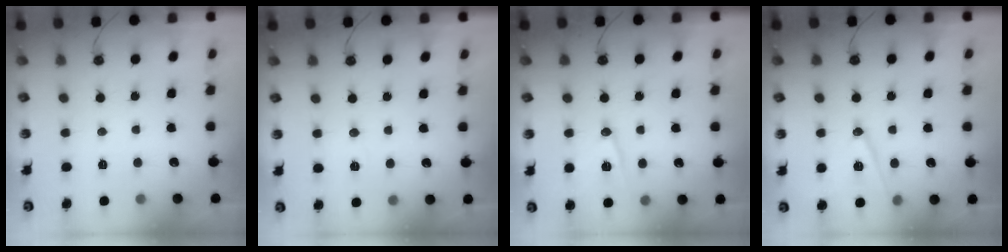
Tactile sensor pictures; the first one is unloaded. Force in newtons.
{"total": 5.9, "press": 5.8, "slide": 1.3}
{"total": 11.9, "press": 11.8, "slide": 0.8}
{"total": 12.2, "press": 11.7, "slide": 3.4}